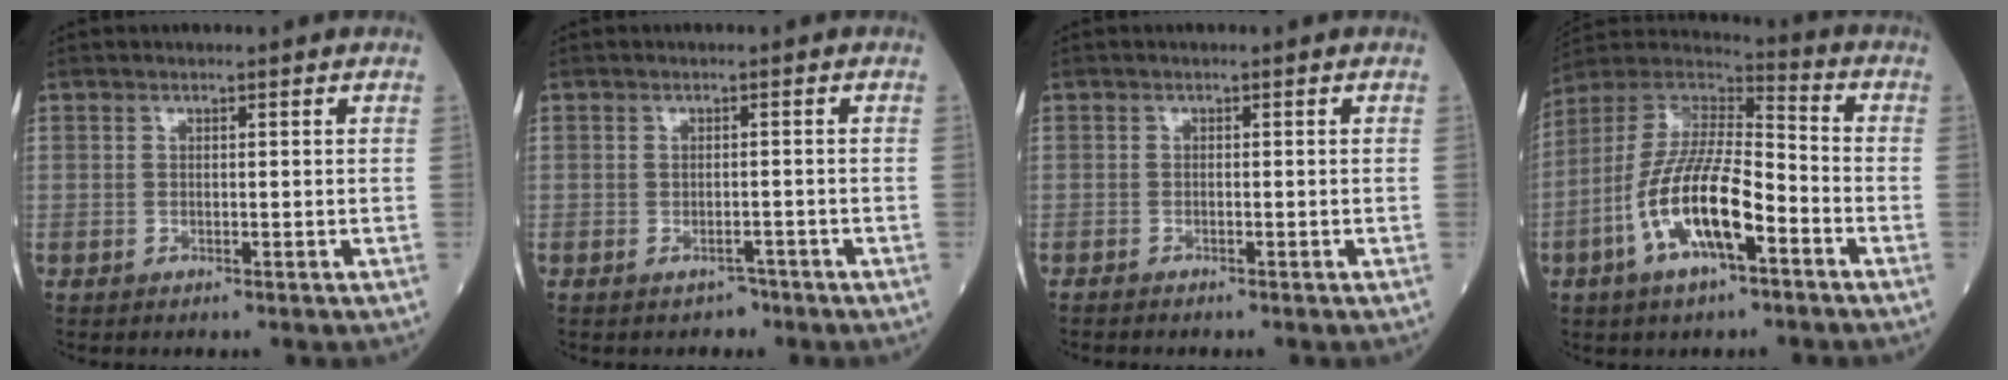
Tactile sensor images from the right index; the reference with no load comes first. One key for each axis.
{"total": 1.0, "fx": -0.7, "fy": 0.4, "fz": 0.6, "tx": -0.011, "ty": -0.001, "tz": -0.008}
{"total": 0.9, "fx": -0.9, "fy": 0.1, "fz": 0.1, "tx": -0.006, "ty": -0.001, "tz": -0.014}
{"total": 15.1, "fx": -5.7, "fy": 4.3, "fz": 13.4, "tx": -0.270, "ty": 0.004, "tz": -0.107}